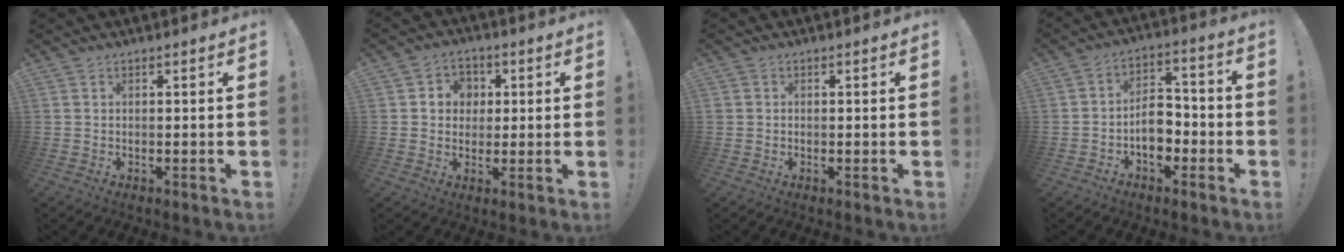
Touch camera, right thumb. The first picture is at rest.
{"total": 6.2, "force": [0.4, 6.0, 1.5], "torque": [-0.020, 0.003, 0.010]}
{"total": 0.8, "force": [0.0, 0.8, 0.1], "torque": [-0.003, 0.004, 0.001]}
{"total": 9.4, "force": [-2.8, 6.4, 6.3], "torque": [-0.093, 0.013, -0.050]}